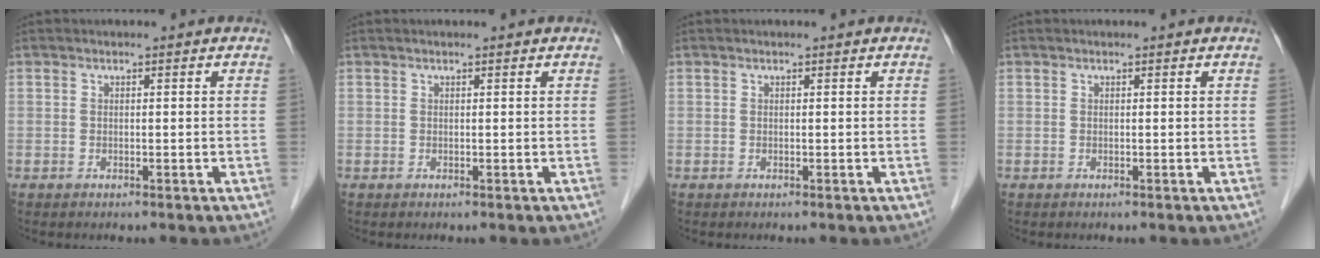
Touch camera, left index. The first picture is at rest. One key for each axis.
{"total": 0.7, "fx": 0.6, "fy": 0.0, "fz": 0.3, "tx": -0.006, "ty": 0.009, "tz": 0.010}
{"total": 0.0}
{"total": 0.0}